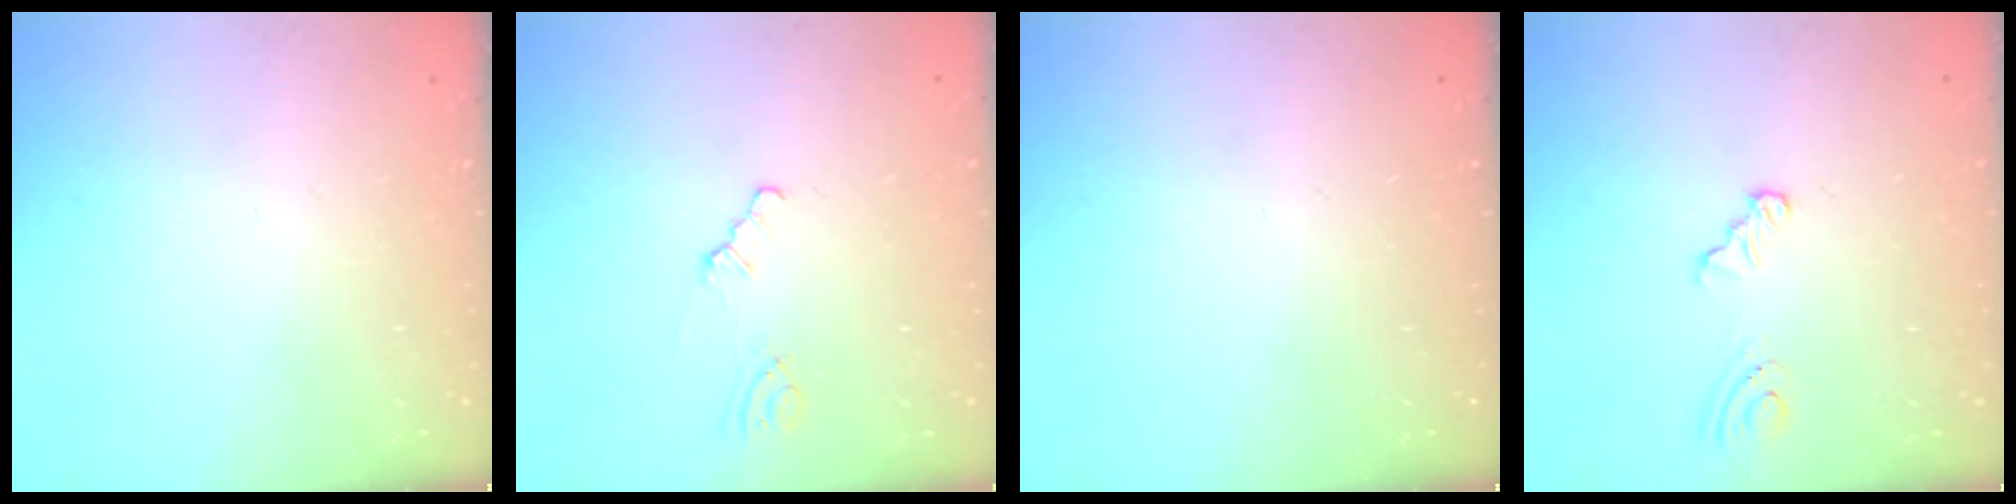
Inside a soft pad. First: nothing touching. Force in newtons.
{"total": 1.1, "press": 1.1, "slide": 0.3}
{"total": 0.0}
{"total": 3.7, "press": 2.8, "slide": 2.3}